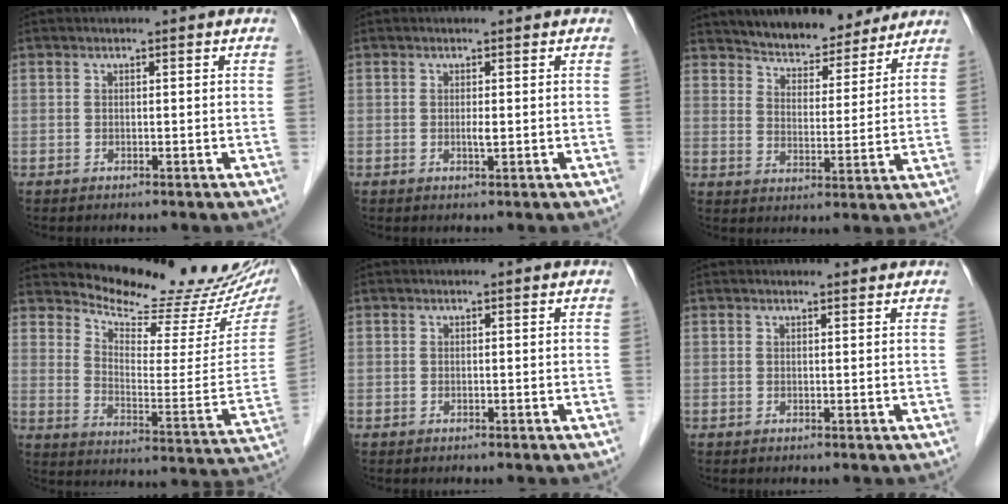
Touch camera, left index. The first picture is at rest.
{"total": 1.0, "force": [0.2, 0.1, 0.9], "torque": [-0.022, -0.001, 0.003]}
{"total": 11.6, "force": [10.5, 3.2, 3.7], "torque": [-0.044, 0.003, 0.155]}
{"total": 16.9, "force": [16.1, 1.9, 4.9], "torque": [-0.080, -0.081, 0.211]}
{"total": 0.0}
{"total": 2.2, "force": [2.2, 0.3, 0.3], "torque": [-0.011, 0.010, 0.028]}